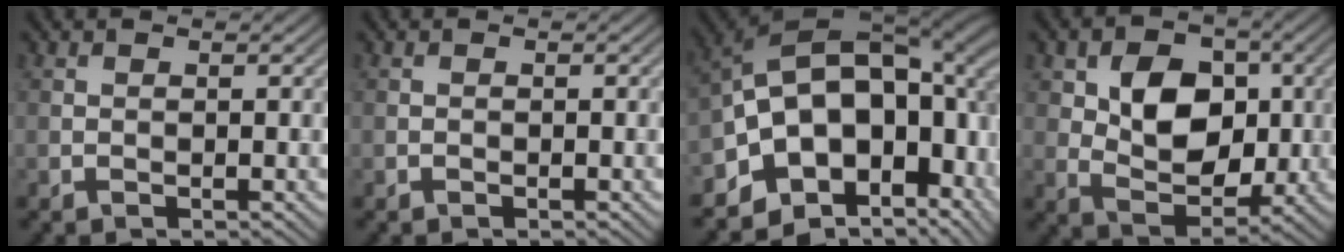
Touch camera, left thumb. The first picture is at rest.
{"total": 0.0}
{"total": 14.9, "force": [-2.6, 10.2, 10.6], "torque": [-0.174, -0.011, -0.042]}
{"total": 8.7, "force": [1.2, 6.1, 6.0], "torque": [-0.112, -0.003, 0.015]}